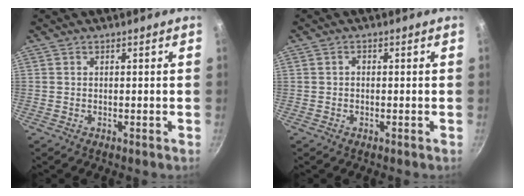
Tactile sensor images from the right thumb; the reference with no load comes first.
{"total": 0.8, "force": [-0.1, 0.6, 0.5], "torque": [-0.009, 0.006, -0.002]}